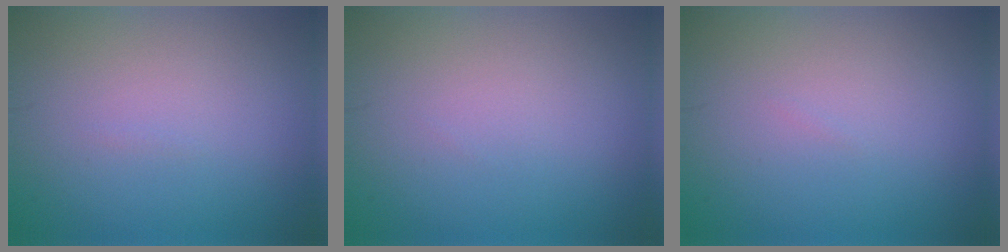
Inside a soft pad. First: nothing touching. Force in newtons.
{"total": 0.0}
{"total": 0.0}